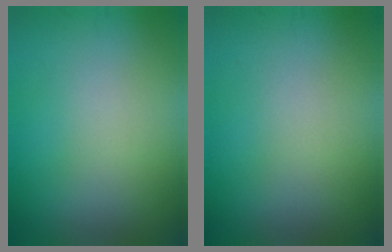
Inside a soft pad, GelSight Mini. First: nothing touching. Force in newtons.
{"total": 0.0}